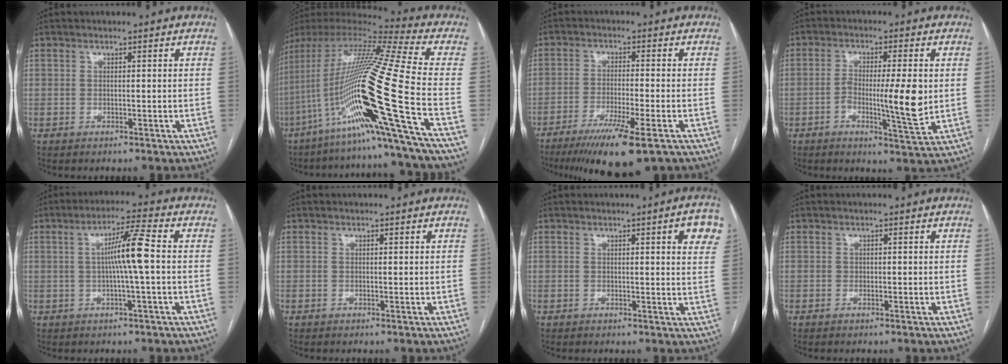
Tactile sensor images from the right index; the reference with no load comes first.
{"total": 26.0, "force": [-9.3, -1.8, 24.2], "torque": [-0.454, -0.026, -0.180]}
{"total": 11.3, "force": [-7.4, 0.7, 8.5], "torque": [-0.137, -0.029, -0.114]}
{"total": 8.2, "force": [-0.7, 0.9, 8.1], "torque": [-0.134, -0.003, -0.011]}
{"total": 7.1, "force": [0.2, -0.6, 7.0], "torque": [-0.123, 0.009, 0.002]}
{"total": 0.0}
{"total": 5.7, "force": [2.5, 0.5, 5.1], "torque": [-0.050, -0.007, 0.020]}
{"total": 0.0}